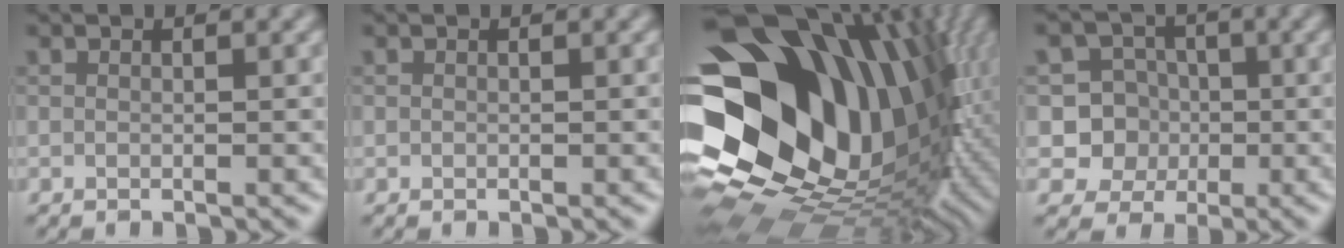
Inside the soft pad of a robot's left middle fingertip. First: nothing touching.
{"total": 0.0}
{"total": 21.3, "force": [2.6, 15.5, 14.4], "torque": [-0.256, -0.014, 0.045]}
{"total": 6.4, "force": [-0.6, 6.2, 1.4], "torque": [-0.016, 0.028, -0.031]}